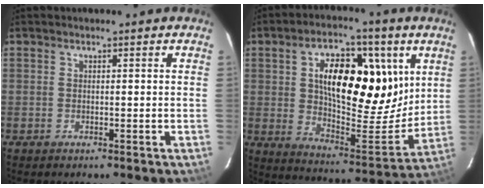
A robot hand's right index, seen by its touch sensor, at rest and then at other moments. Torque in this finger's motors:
{"motor_torque": [1.21, 0.29, 0.79, 0.21]}